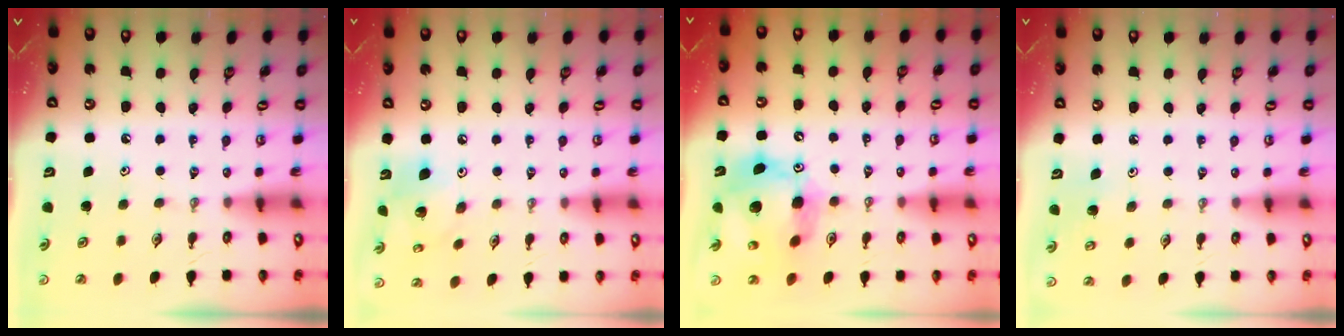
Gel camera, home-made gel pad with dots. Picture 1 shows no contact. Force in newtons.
{"total": 12.1, "press": 11.7, "slide": 3.0}
{"total": 15.3, "press": 15.2, "slide": 1.5}
{"total": 4.2, "press": 4.2, "slide": 0.4}